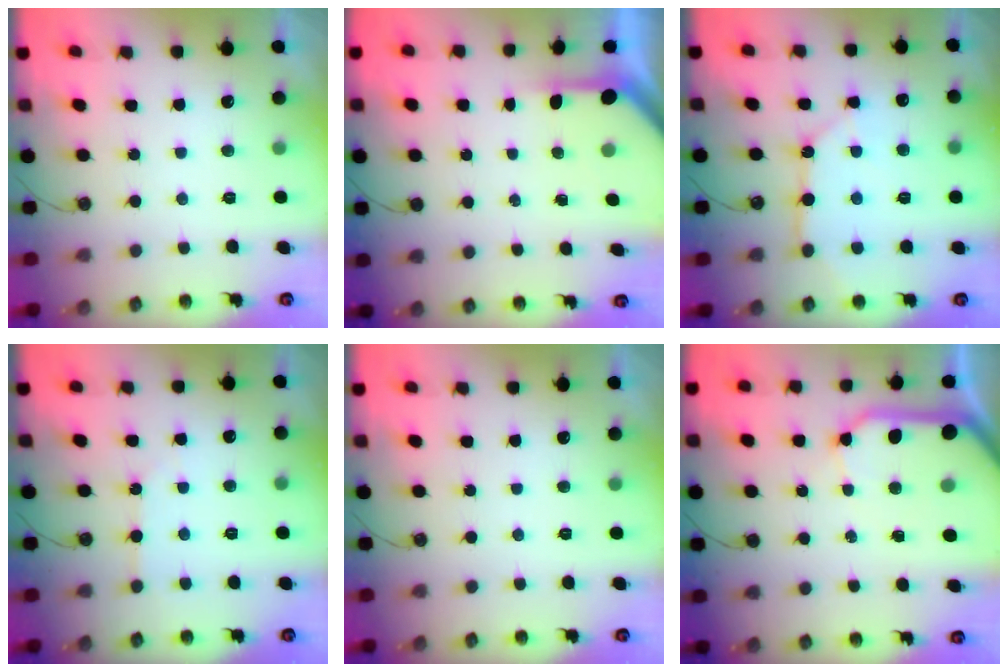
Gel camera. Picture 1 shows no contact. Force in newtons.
{"total": 3.8, "press": 3.8, "slide": 0.3}
{"total": 11.5, "press": 11.4, "slide": 1.4}
{"total": 3.7, "press": 3.7, "slide": 0.6}
{"total": 0.0}
{"total": 14.2, "press": 14.0, "slide": 2.1}